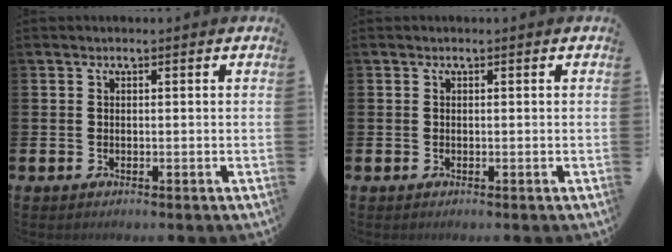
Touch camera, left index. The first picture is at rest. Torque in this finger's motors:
{"motor_torque": [0.01, -0.01, -0.02, 0.00]}